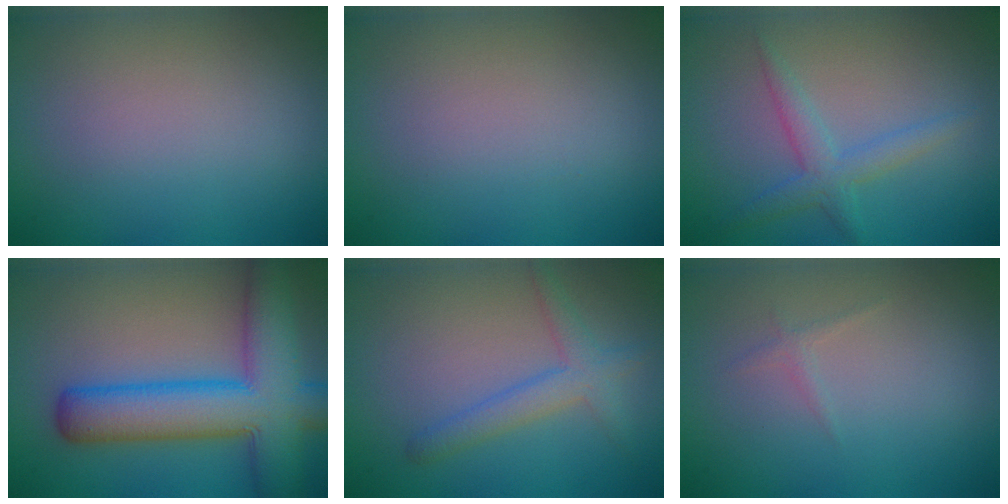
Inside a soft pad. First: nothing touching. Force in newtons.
{"total": 0.0}
{"total": 3.4, "press": 3.4, "slide": 0.2}
{"total": 9.8, "press": 9.8, "slide": 0.4}
{"total": 2.8, "press": 2.8, "slide": 0.2}
{"total": 0.6, "press": 0.6, "slide": 0.0}